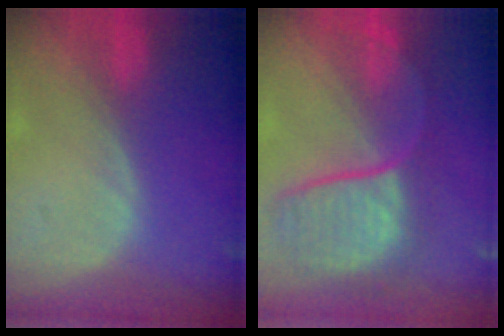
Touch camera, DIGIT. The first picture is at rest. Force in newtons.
{"total": 10.0, "press": 9.3, "slide": 3.7}